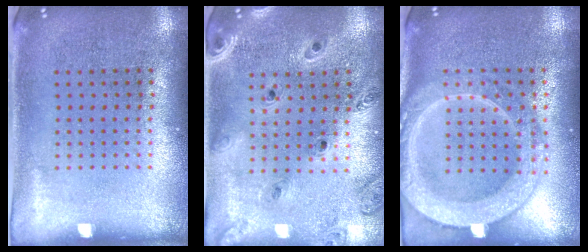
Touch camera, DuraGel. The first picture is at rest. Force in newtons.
{"total": 1.4, "press": 1.4, "slide": 0.1}
{"total": 3.9, "press": 3.9, "slide": 0.4}